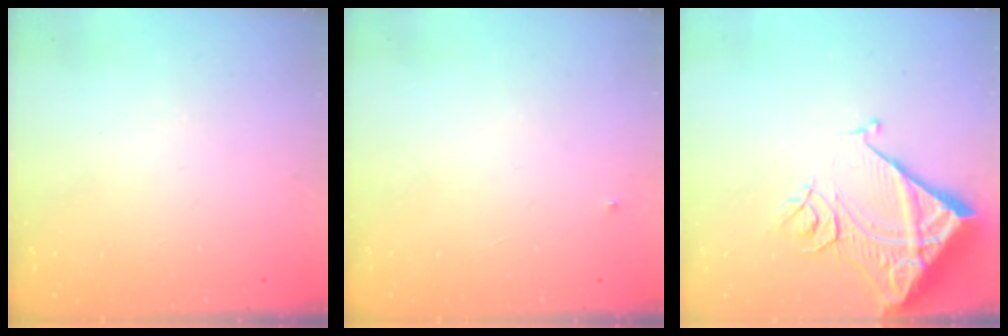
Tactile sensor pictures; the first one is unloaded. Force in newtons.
{"total": 3.0, "press": 2.9, "slide": 0.4}
{"total": 14.6, "press": 14.5, "slide": 2.0}